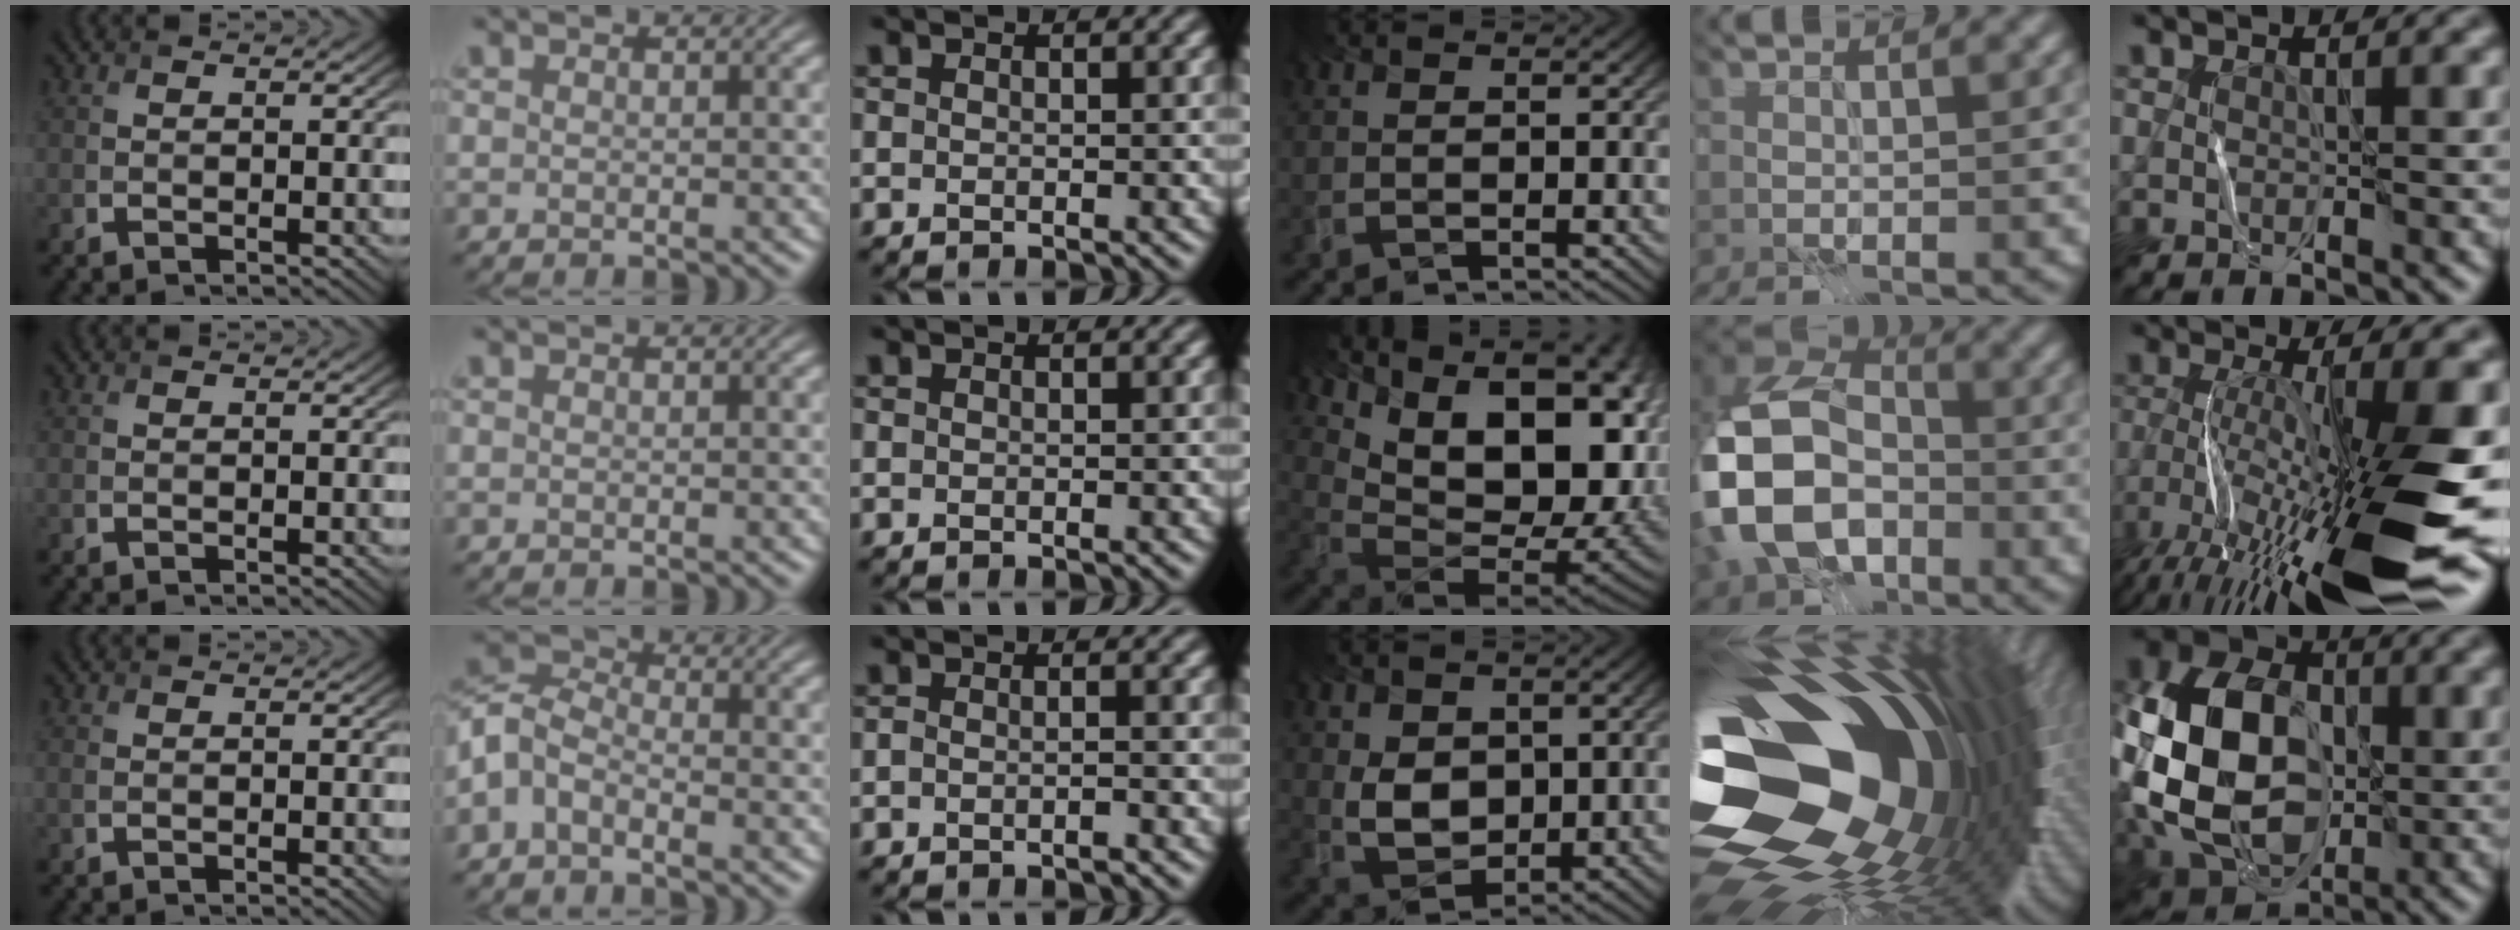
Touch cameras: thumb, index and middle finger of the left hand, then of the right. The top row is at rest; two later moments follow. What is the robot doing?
{"motion": "wrap", "object": "wrapping paper"}